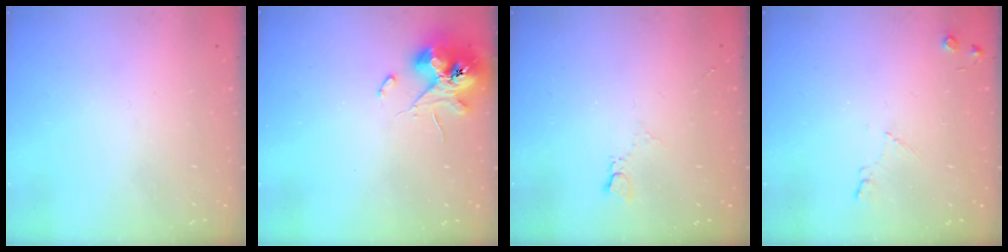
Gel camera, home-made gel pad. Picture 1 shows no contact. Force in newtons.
{"total": 11.8, "press": 11.6, "slide": 1.8}
{"total": 2.5, "press": 2.5, "slide": 0.4}
{"total": 5.3, "press": 5.2, "slide": 1.1}